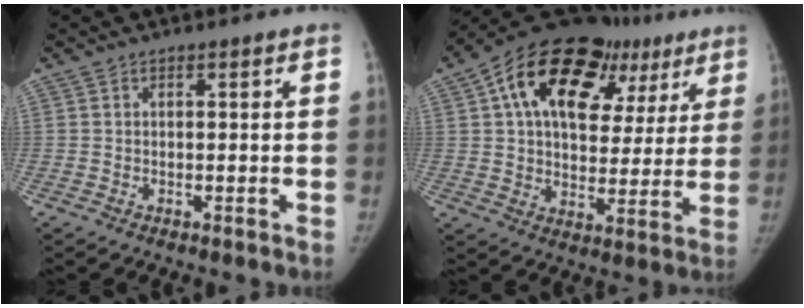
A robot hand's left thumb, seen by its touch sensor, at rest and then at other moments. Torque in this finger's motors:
{"motor_torque": [0.15, 0.83, 1.89, -0.86, 0.11]}